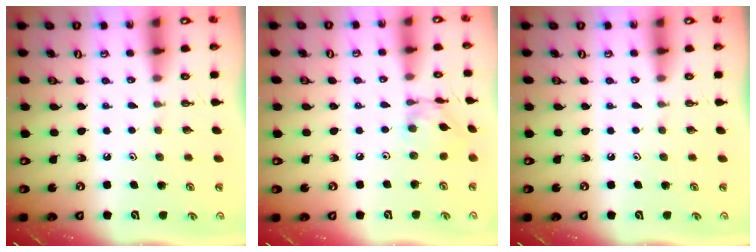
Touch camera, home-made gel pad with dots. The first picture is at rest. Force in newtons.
{"total": 7.6, "press": 7.6, "slide": 0.3}
{"total": 0.0}